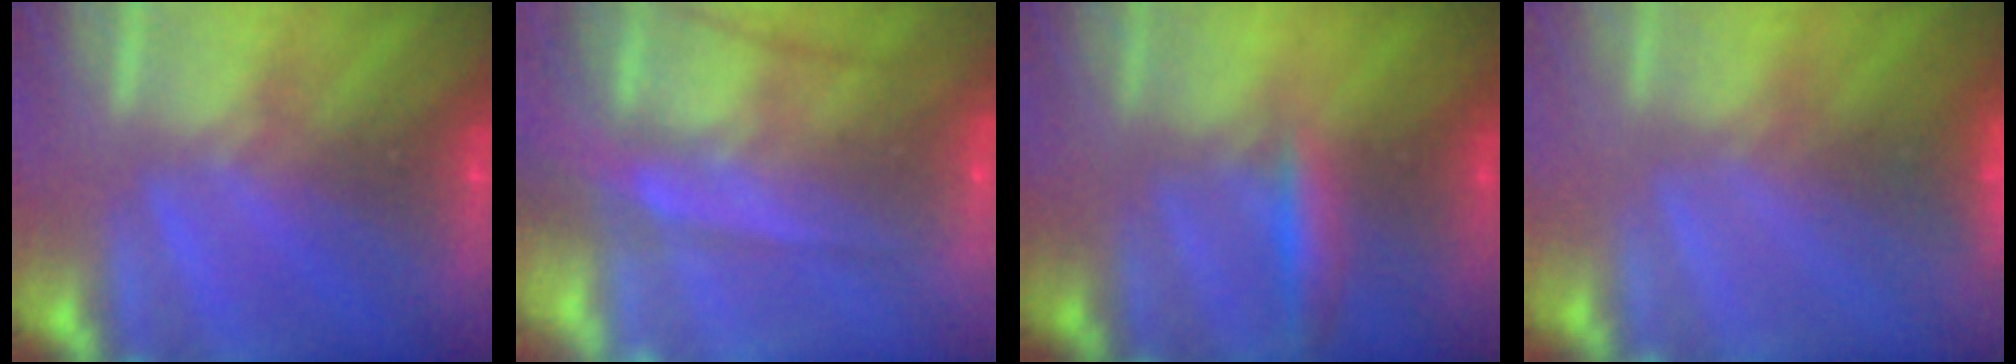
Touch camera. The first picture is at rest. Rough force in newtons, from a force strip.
{"total": 7.9}
{"total": 2.7}
{"total": 2.9}